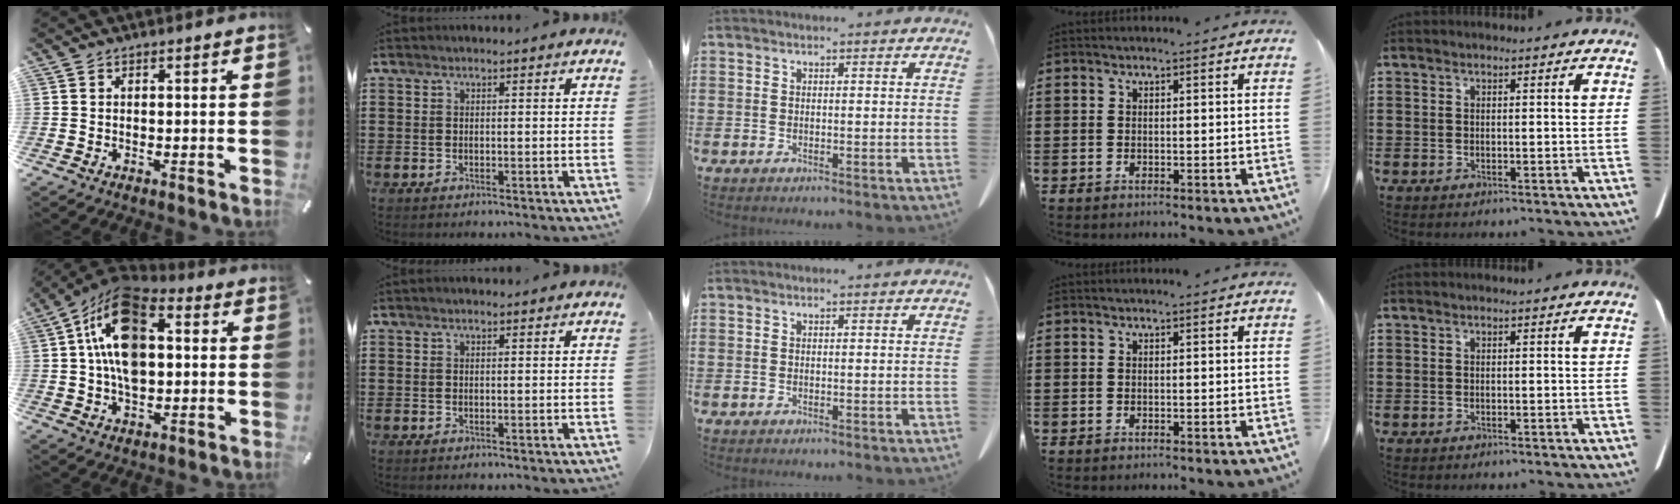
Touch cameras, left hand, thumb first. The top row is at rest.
{"thumb": {"total": 16.4, "force": [3.1, 10.4, 12.3], "torque": [-0.239, -0.002, 0.055]}, "index": {"total": 0.5, "force": [0.4, 0.2, 0.3], "torque": [-0.006, 0.003, 0.008]}}